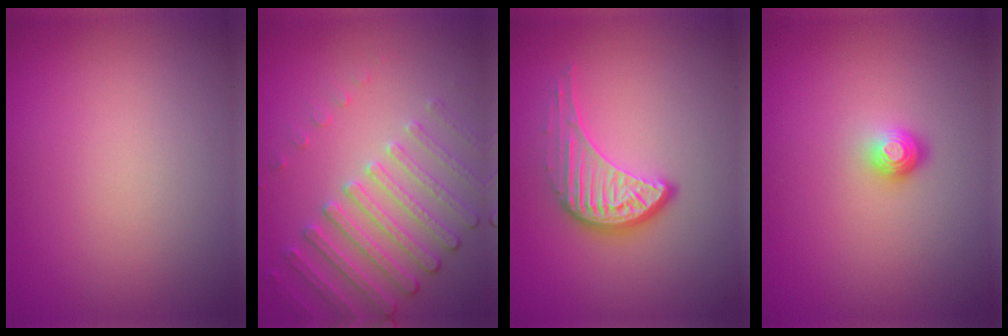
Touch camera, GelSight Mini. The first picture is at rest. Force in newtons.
{"total": 4.1, "press": 3.8, "slide": 1.5}
{"total": 4.1, "press": 3.0, "slide": 2.8}
{"total": 1.8, "press": 1.2, "slide": 1.3}